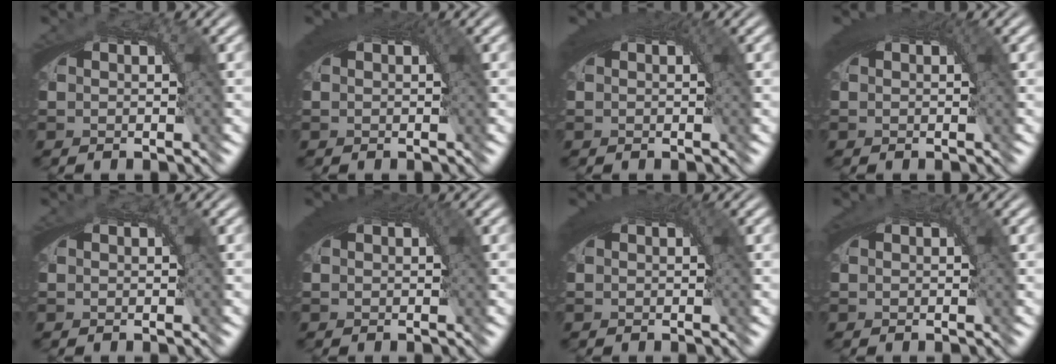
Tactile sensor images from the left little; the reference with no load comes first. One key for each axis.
{"total": 3.4, "fx": 0.9, "fy": 1.8, "fz": 2.8, "tx": -0.044, "ty": -0.007, "tz": 0.015}
{"total": 3.0, "fx": 0.8, "fy": 1.6, "fz": 2.4, "tx": -0.038, "ty": -0.006, "tz": 0.013}
{"total": 3.2, "fx": 0.8, "fy": 1.7, "fz": 2.5, "tx": -0.040, "ty": -0.006, "tz": 0.014}
{"total": 0.0}
{"total": 3.6, "fx": 1.0, "fy": 1.8, "fz": 2.9, "tx": -0.045, "ty": -0.006, "tz": 0.017}
{"total": 3.0, "fx": 0.8, "fy": 1.6, "fz": 2.4, "tx": -0.039, "ty": -0.005, "tz": 0.013}
{"total": 0.6, "fx": 0.2, "fy": 0.4, "fz": 0.4, "tx": -0.007, "ty": -0.004, "tz": 0.004}